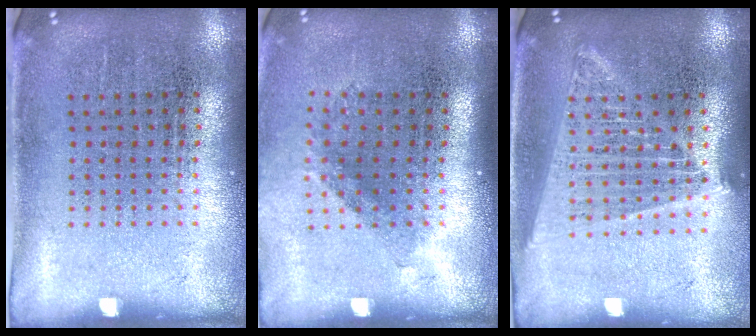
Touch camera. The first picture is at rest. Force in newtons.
{"total": 1.2, "press": 0.9, "slide": 0.8}
{"total": 1.7, "press": 1.5, "slide": 0.8}